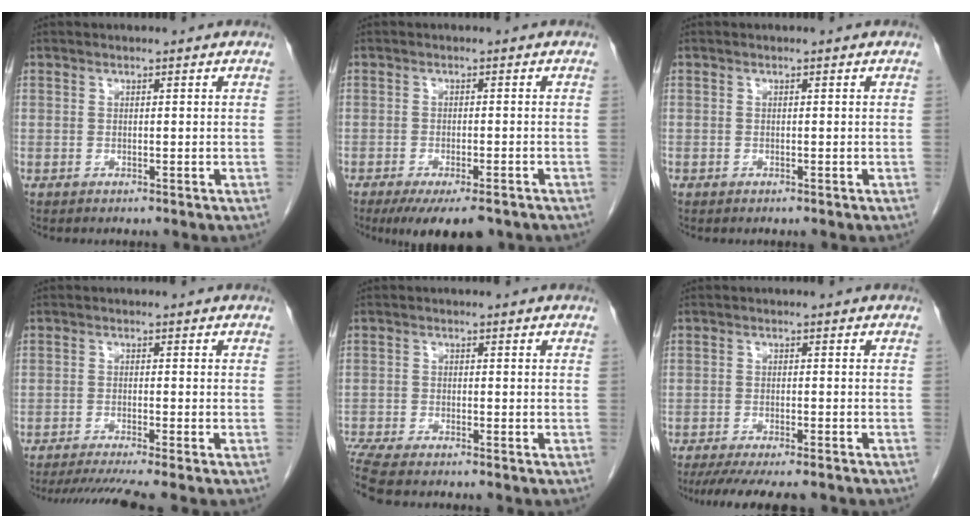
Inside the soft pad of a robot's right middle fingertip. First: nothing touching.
{"total": 8.6, "force": [-6.6, 2.1, 5.2], "torque": [-0.067, -0.012, -0.097]}
{"total": 0.0}
{"total": 7.3, "force": [-6.2, -1.3, 3.6], "torque": [-0.049, -0.017, -0.099]}
{"total": 7.0, "force": [-6.1, 0.5, 3.3], "torque": [-0.066, -0.010, -0.109]}
{"total": 11.3, "force": [-9.6, 2.0, 5.5], "torque": [-0.082, -0.015, -0.135]}